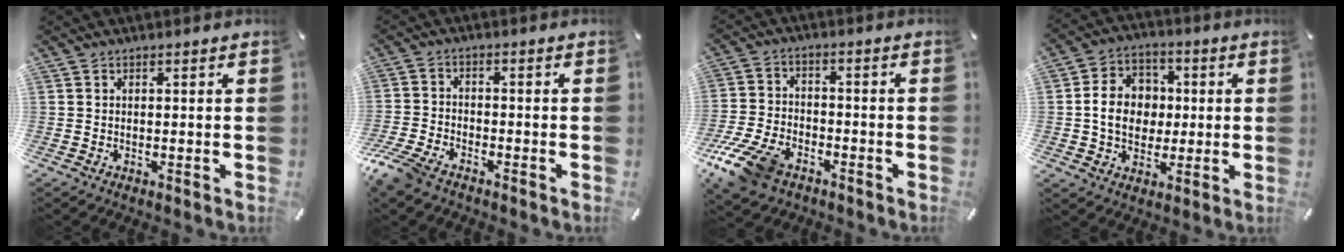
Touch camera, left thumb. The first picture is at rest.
{"total": 6.6, "force": [-5.3, 2.7, 2.7], "torque": [-0.075, 0.014, -0.108]}
{"total": 11.7, "force": [-7.8, 6.5, 6.0], "torque": [-0.120, 0.040, -0.144]}
{"total": 10.8, "force": [-0.1, 9.2, 5.6], "torque": [-0.106, 0.019, 0.001]}